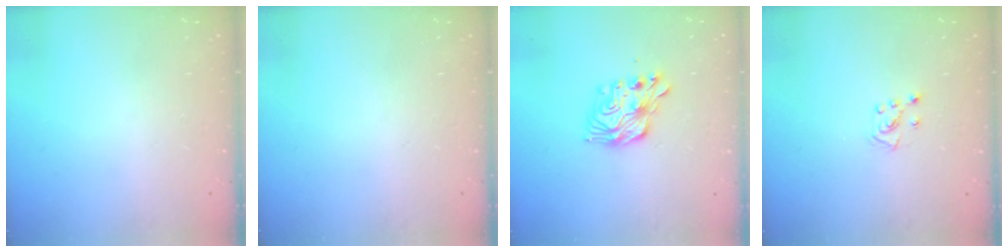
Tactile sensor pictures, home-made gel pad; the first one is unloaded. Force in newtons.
{"total": 0.0}
{"total": 11.8, "press": 11.8, "slide": 0.4}
{"total": 5.3, "press": 5.3, "slide": 0.5}